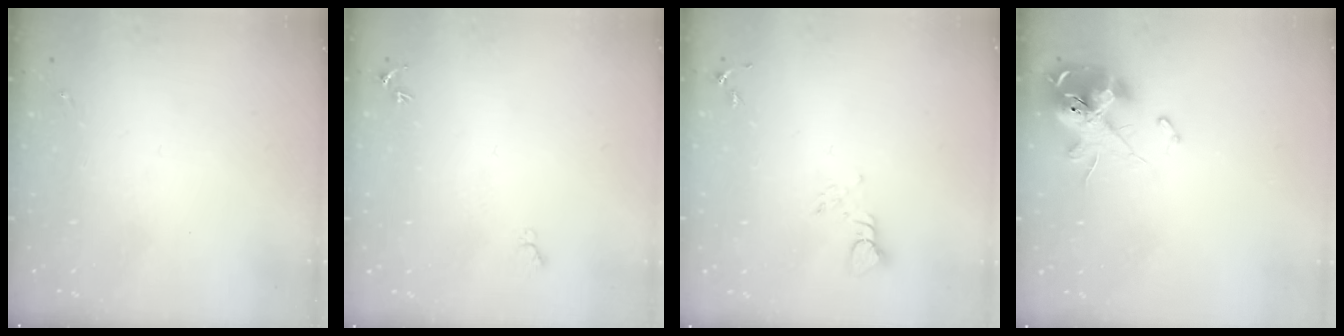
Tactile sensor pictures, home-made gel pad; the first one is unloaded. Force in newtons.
{"total": 4.8, "press": 4.8, "slide": 0.6}
{"total": 3.8, "press": 3.8, "slide": 0.5}
{"total": 13.9, "press": 13.8, "slide": 1.9}